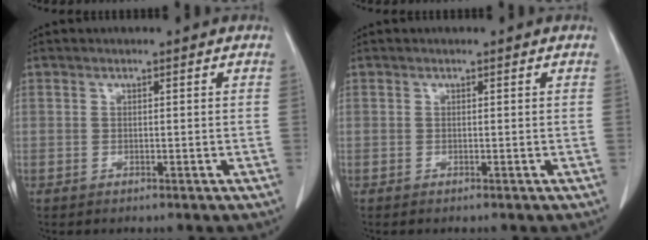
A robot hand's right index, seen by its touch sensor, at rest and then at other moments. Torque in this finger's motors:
{"motor_torque": [0.10, -0.07, 0.00, -0.01]}